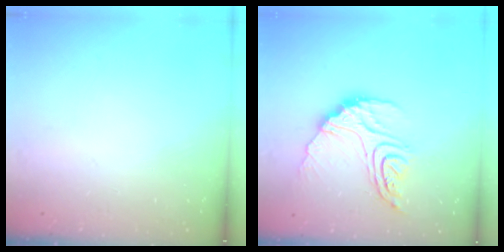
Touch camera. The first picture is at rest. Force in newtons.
{"total": 17.0, "press": 17.0, "slide": 1.5}